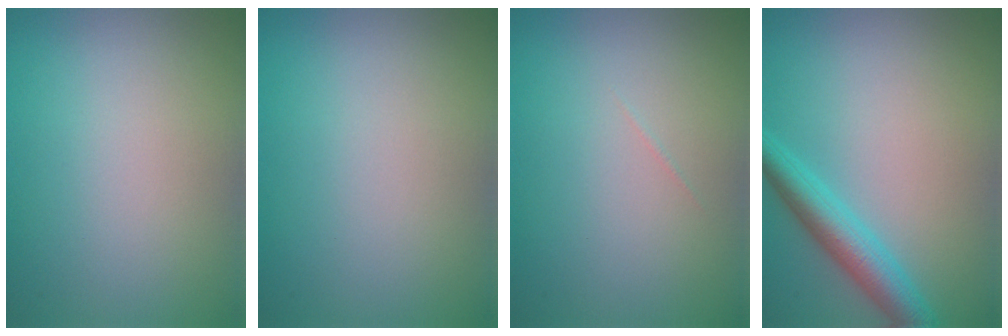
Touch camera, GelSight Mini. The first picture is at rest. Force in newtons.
{"total": 0.0}
{"total": 0.0}
{"total": 4.1, "press": 4.1, "slide": 0.2}